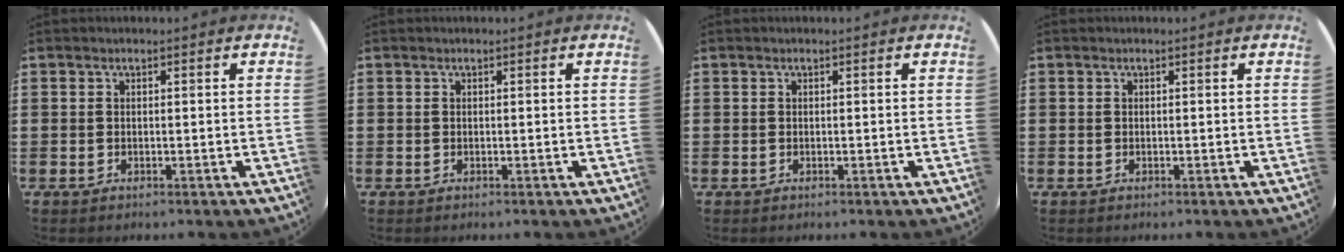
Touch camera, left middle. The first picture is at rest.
{"total": 0.0}
{"total": 0.0}
{"total": 0.0}